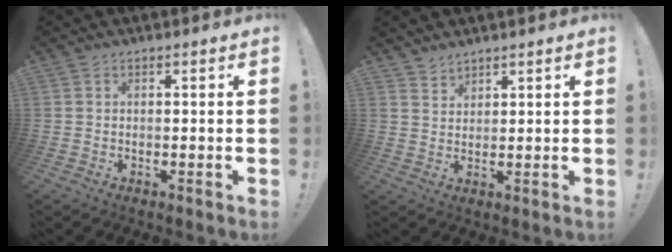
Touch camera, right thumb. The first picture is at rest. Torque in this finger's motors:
{"motor_torque": [-0.32, 0.24, -0.34, 0.35, 0.09]}